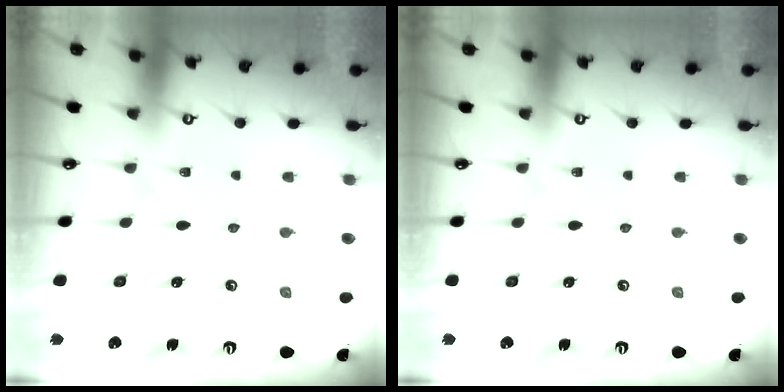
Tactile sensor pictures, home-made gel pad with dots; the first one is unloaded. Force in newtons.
{"total": 0.0}